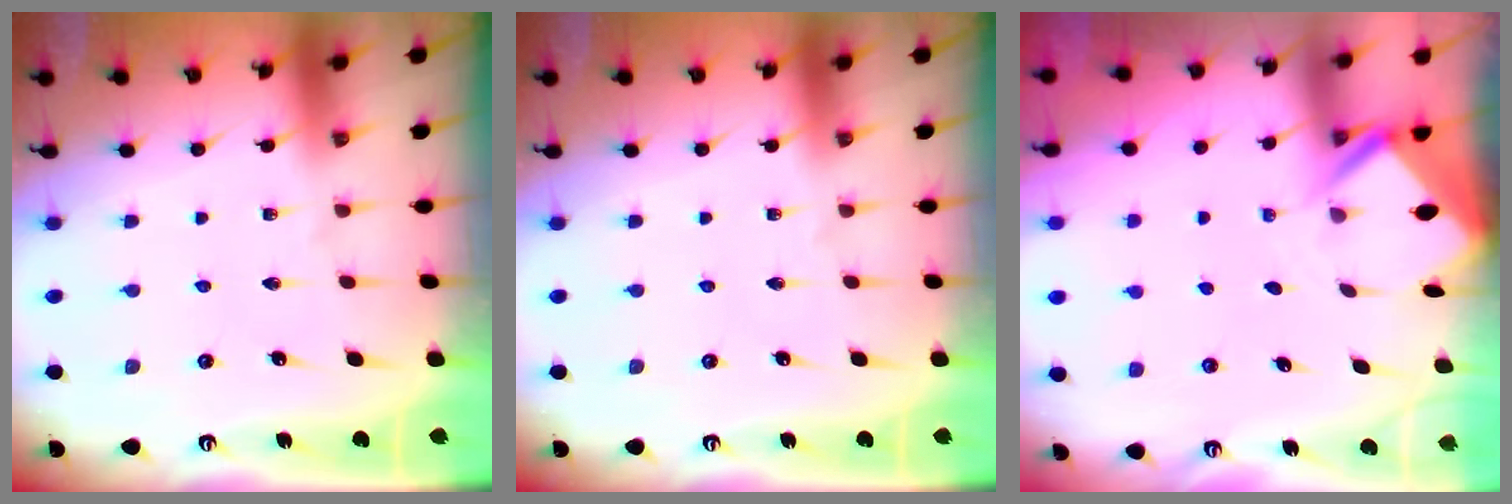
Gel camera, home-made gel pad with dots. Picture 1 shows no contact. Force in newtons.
{"total": 0.0}
{"total": 2.4, "press": 2.4, "slide": 0.2}